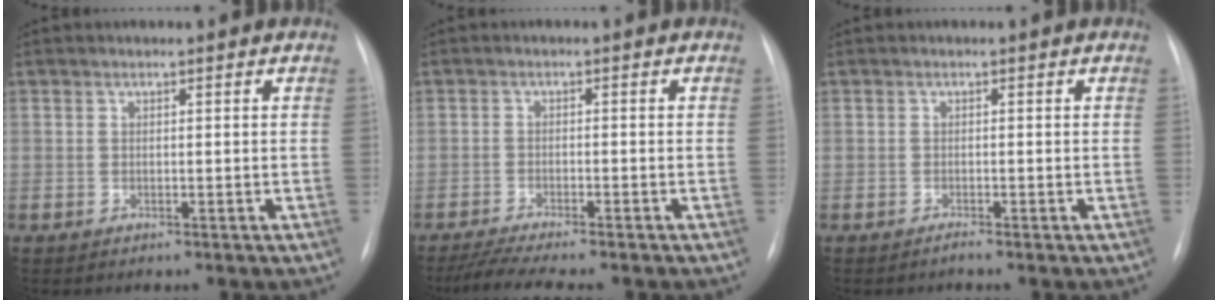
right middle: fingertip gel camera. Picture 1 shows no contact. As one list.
[{"total": 7.3, "force": [-6.3, 0.1, 3.8], "torque": [-0.060, -0.014, -0.100]}, {"total": 0.6, "force": [-0.5, -0.2, 0.2], "torque": [-0.003, -0.001, -0.011]}]